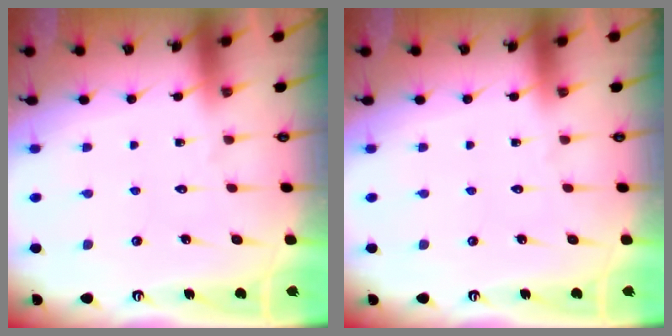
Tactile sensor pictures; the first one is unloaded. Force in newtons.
{"total": 0.0}